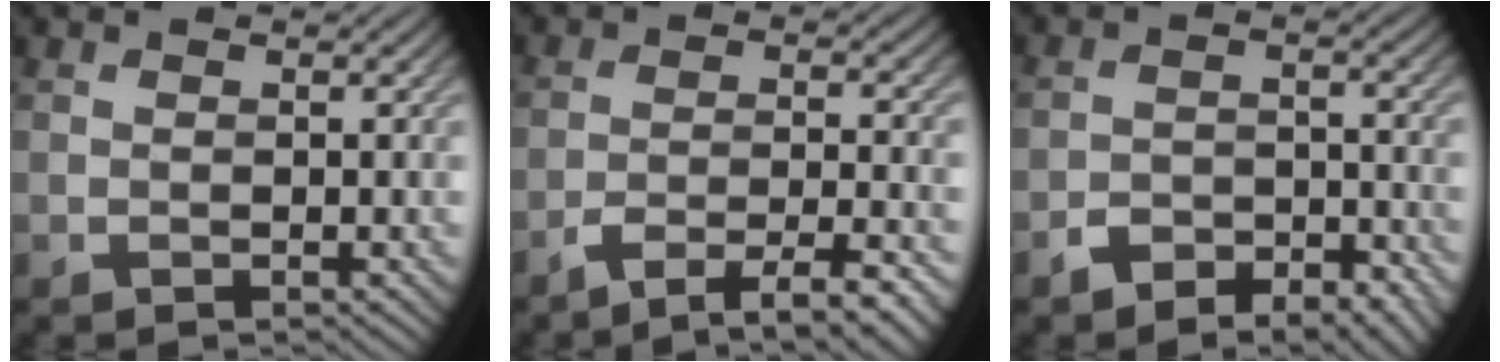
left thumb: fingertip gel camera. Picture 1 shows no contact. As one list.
[{"total": 6.1, "force": [-4.3, 1.2, 4.1], "torque": [-0.067, 0.003, -0.073]}, {"total": 6.6, "force": [-4.6, 3.0, 3.6], "torque": [-0.052, -0.004, -0.082]}]